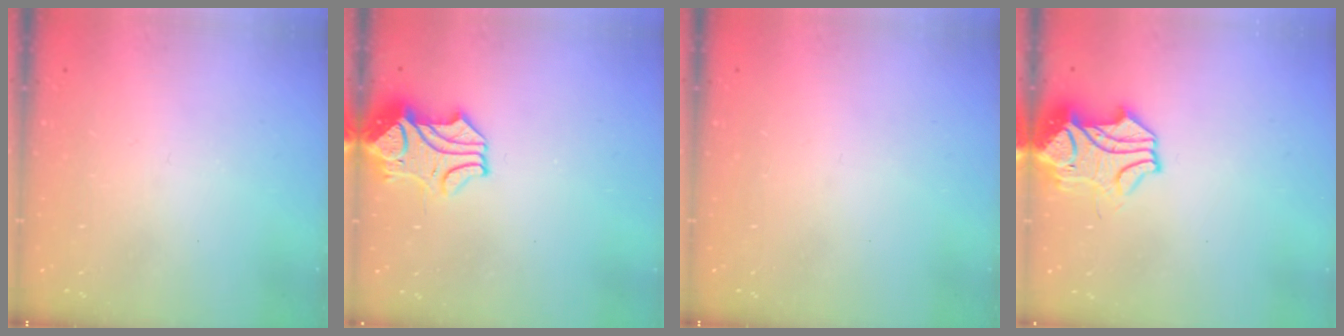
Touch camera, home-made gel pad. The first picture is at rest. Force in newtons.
{"total": 1.6, "press": 1.3, "slide": 0.9}
{"total": 0.0}
{"total": 8.1, "press": 8.1, "slide": 1.0}